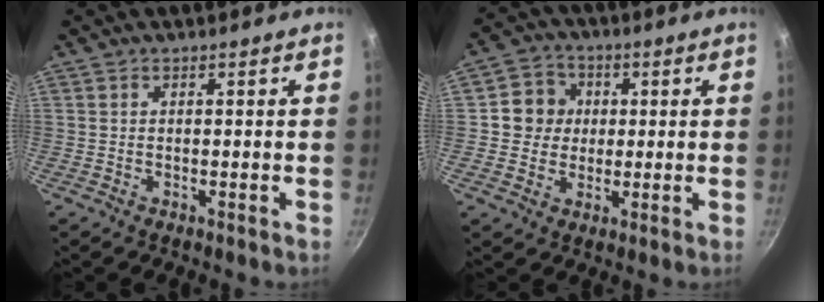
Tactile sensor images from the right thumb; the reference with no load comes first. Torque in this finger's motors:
{"motor_torque": [0.55, 1.25, 0.49, -0.35, 0.01]}